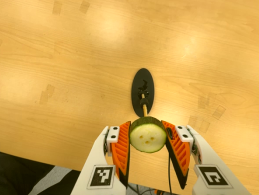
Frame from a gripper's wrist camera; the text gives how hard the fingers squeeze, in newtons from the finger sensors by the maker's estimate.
{"total": 8.0, "left": 8.0, "right": 8.0}